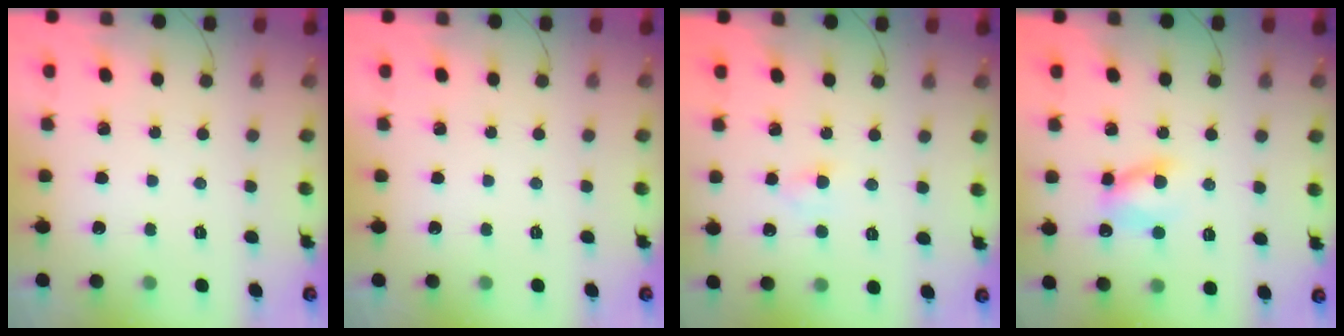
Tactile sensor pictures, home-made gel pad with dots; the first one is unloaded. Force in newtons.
{"total": 0.0}
{"total": 2.9, "press": 2.7, "slide": 1.2}
{"total": 7.1, "press": 7.1, "slide": 1.1}